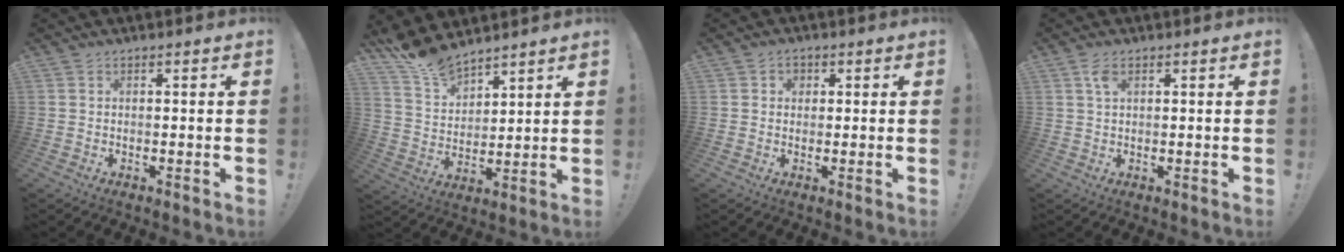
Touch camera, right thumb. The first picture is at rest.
{"total": 10.4, "force": [9.7, 3.4, 1.9], "torque": [-0.060, -0.074, 0.189]}
{"total": 2.2, "force": [0.4, 2.0, 0.9], "torque": [-0.003, -0.002, 0.005]}
{"total": 3.0, "force": [1.3, 1.4, 2.2], "torque": [-0.046, 0.001, 0.024]}